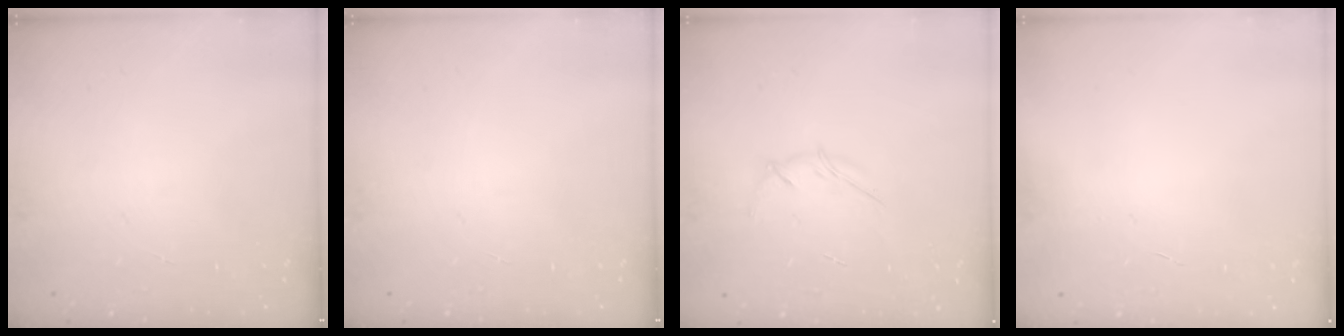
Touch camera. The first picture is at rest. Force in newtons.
{"total": 0.0}
{"total": 3.2, "press": 3.1, "slide": 0.9}
{"total": 0.0}